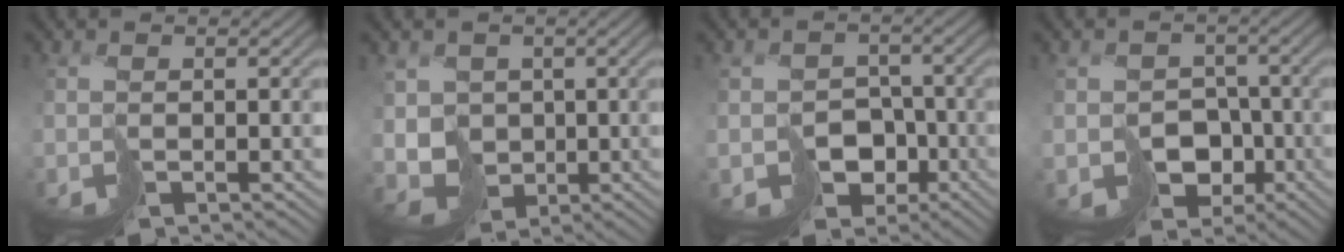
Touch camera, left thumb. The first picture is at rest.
{"total": 6.6, "force": [-1.2, 5.4, 3.5], "torque": [-0.094, -0.012, -0.020]}
{"total": 7.0, "force": [-4.1, 5.2, 2.2], "torque": [-0.047, -0.013, -0.061]}
{"total": 7.4, "force": [-3.7, 5.9, 2.5], "torque": [-0.054, -0.018, -0.061]}